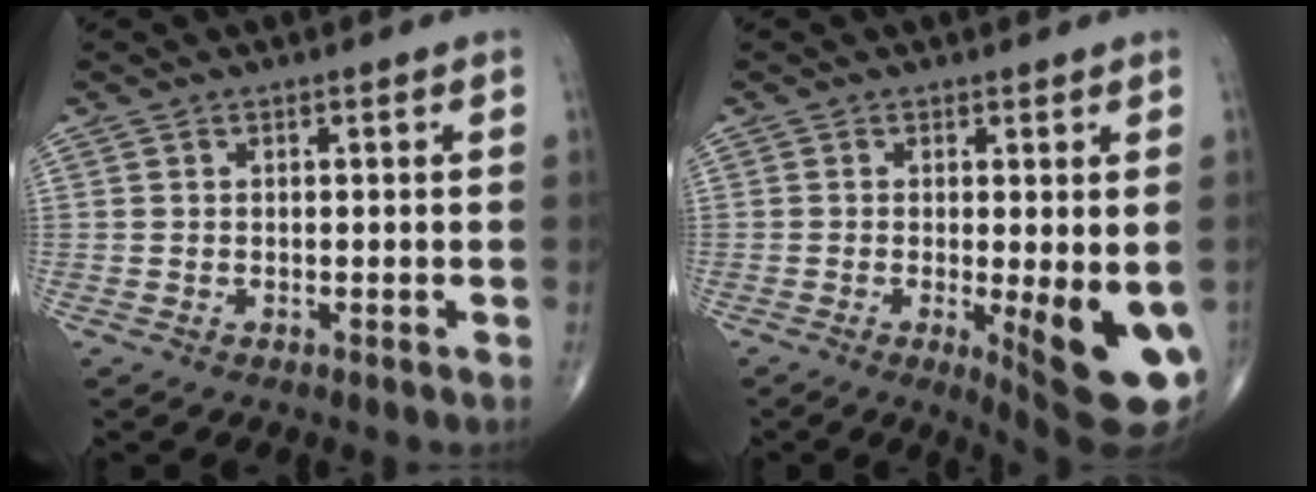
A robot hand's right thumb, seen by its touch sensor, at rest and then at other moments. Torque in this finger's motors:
{"motor_torque": [1.43, 2.63, 1.22, -0.41, 0.35]}